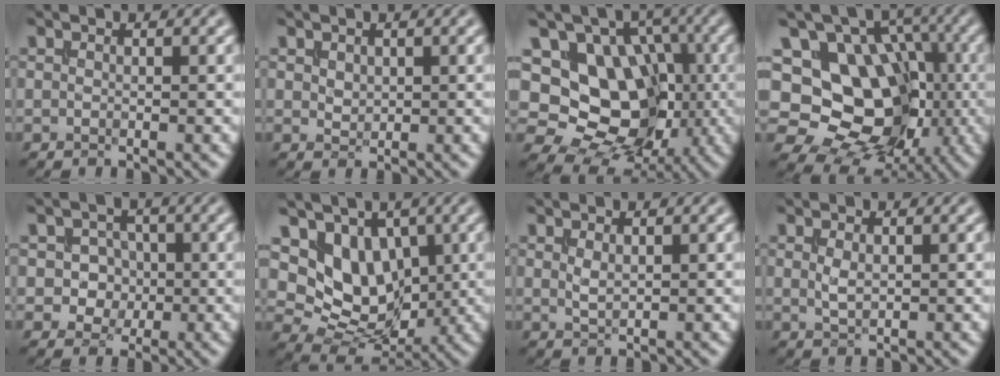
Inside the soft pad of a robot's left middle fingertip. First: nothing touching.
{"total": 0.9, "force": [0.4, 0.7, 0.4], "torque": [-0.011, -0.001, 0.012]}
{"total": 14.0, "force": [0.8, 11.5, 8.0], "torque": [-0.131, 0.020, -0.005]}
{"total": 14.6, "force": [0.1, 11.9, 8.6], "torque": [-0.126, 0.012, -0.006]}
{"total": 3.3, "force": [-0.3, 2.9, 1.4], "torque": [-0.005, 0.004, -0.024]}
{"total": 7.1, "force": [1.7, 5.4, 4.3], "torque": [-0.075, -0.020, 0.023]}
{"total": 1.0, "force": [0.4, 0.4, 0.8], "torque": [-0.023, -0.001, 0.012]}
{"total": 1.2, "force": [0.3, 0.6, 1.0], "torque": [-0.028, -0.002, 0.009]}